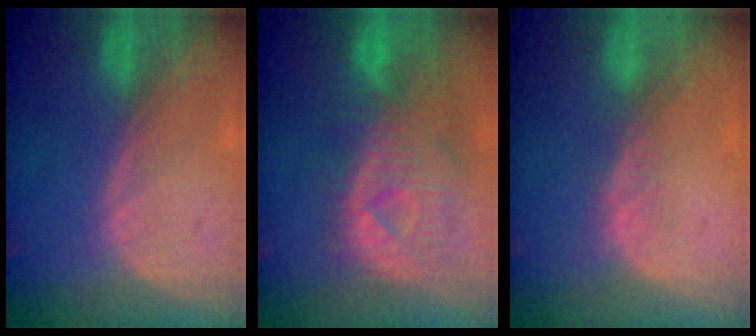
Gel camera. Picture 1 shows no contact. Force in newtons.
{"total": 11.5, "press": 9.9, "slide": 5.8}
{"total": 2.1, "press": 1.5, "slide": 1.4}